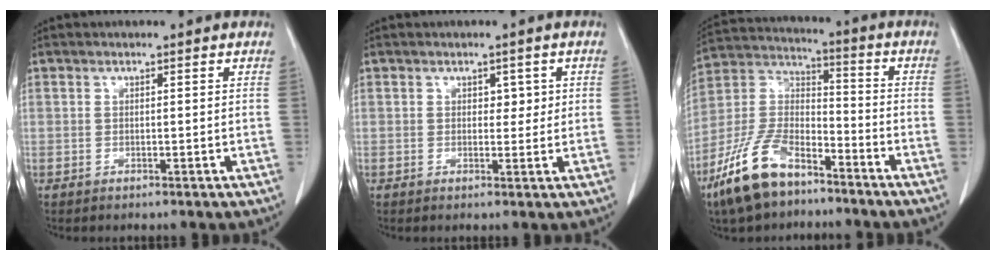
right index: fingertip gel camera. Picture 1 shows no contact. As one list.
[{"total": 2.1, "force": [0.6, 1.4, 1.4], "torque": [-0.011, 0.001, 0.007]}, {"total": 13.9, "force": [-9.6, 5.9, 8.2], "torque": [-0.179, 0.005, -0.188]}]